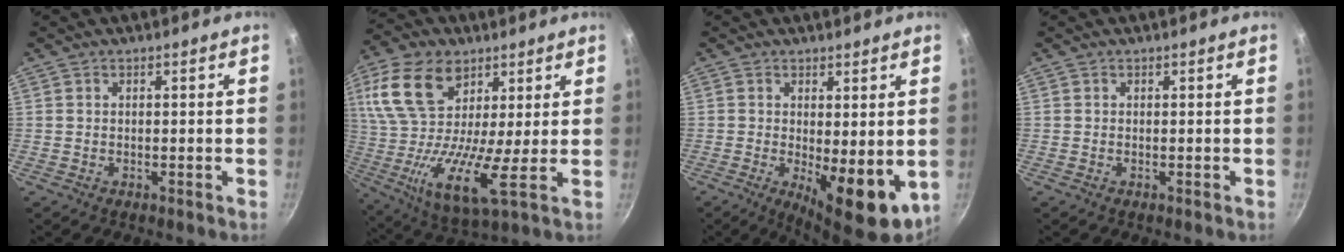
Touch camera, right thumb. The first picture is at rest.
{"total": 20.7, "force": [8.1, 11.0, 15.6], "torque": [-0.307, -0.018, 0.136]}
{"total": 10.4, "force": [-1.1, 3.9, 9.6], "torque": [-0.119, -0.014, -0.003]}
{"total": 0.0}